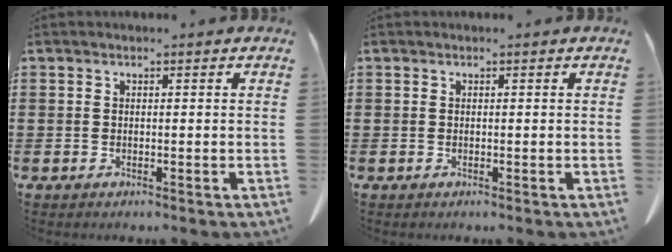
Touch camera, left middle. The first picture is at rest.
{"total": 0.0}